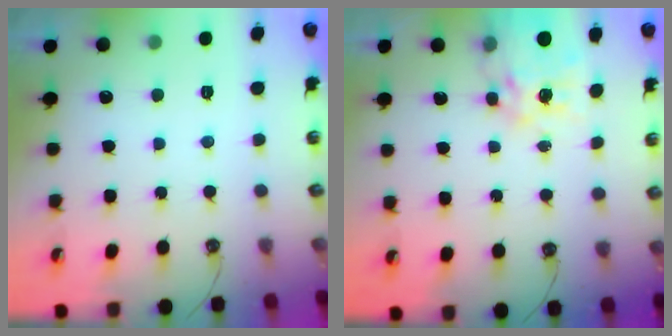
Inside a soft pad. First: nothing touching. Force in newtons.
{"total": 14.3, "press": 14.2, "slide": 1.4}